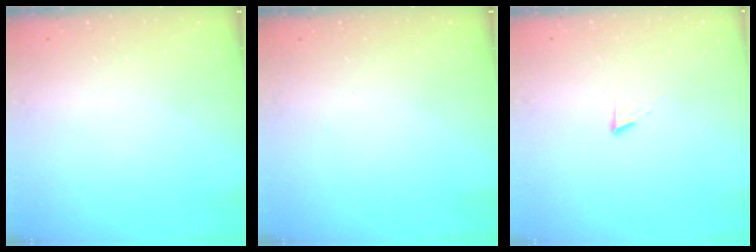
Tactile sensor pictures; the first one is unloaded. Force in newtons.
{"total": 0.0}
{"total": 5.1, "press": 5.1, "slide": 0.6}